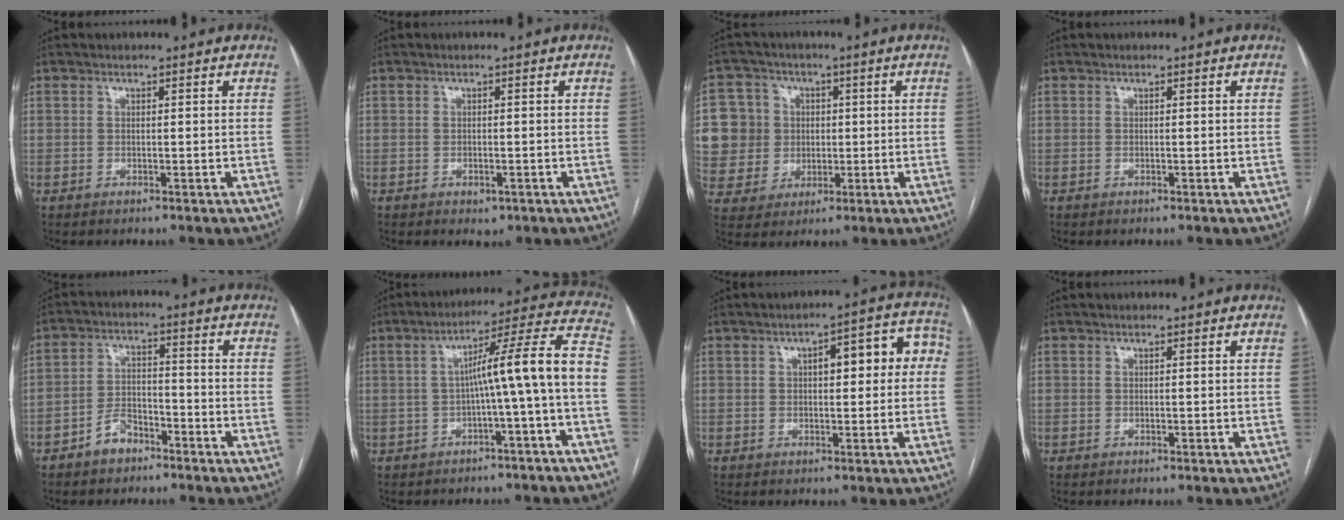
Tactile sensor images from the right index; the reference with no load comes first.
{"total": 1.4, "force": [-0.7, 0.8, 0.8], "torque": [-0.010, 0.001, -0.003]}
{"total": 12.4, "force": [1.5, 12.1, 2.5], "torque": [-0.078, 0.046, 0.045]}
{"total": 0.0}
{"total": 5.2, "force": [-3.6, 3.0, 2.3], "torque": [-0.046, 0.014, -0.064]}
{"total": 12.0, "force": [-2.1, -1.1, 11.7], "torque": [-0.158, 0.037, -0.033]}
{"total": 8.7, "force": [1.3, 3.2, 7.9], "torque": [-0.091, 0.042, 0.012]}
{"total": 0.0}